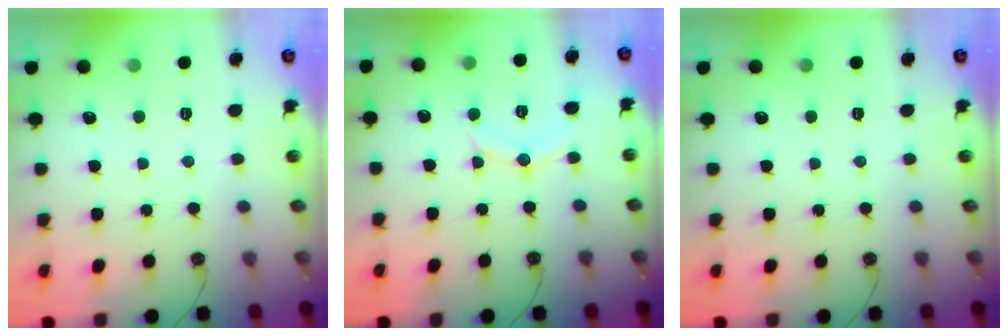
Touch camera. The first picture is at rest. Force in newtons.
{"total": 9.7, "press": 9.7, "slide": 0.8}
{"total": 0.0}